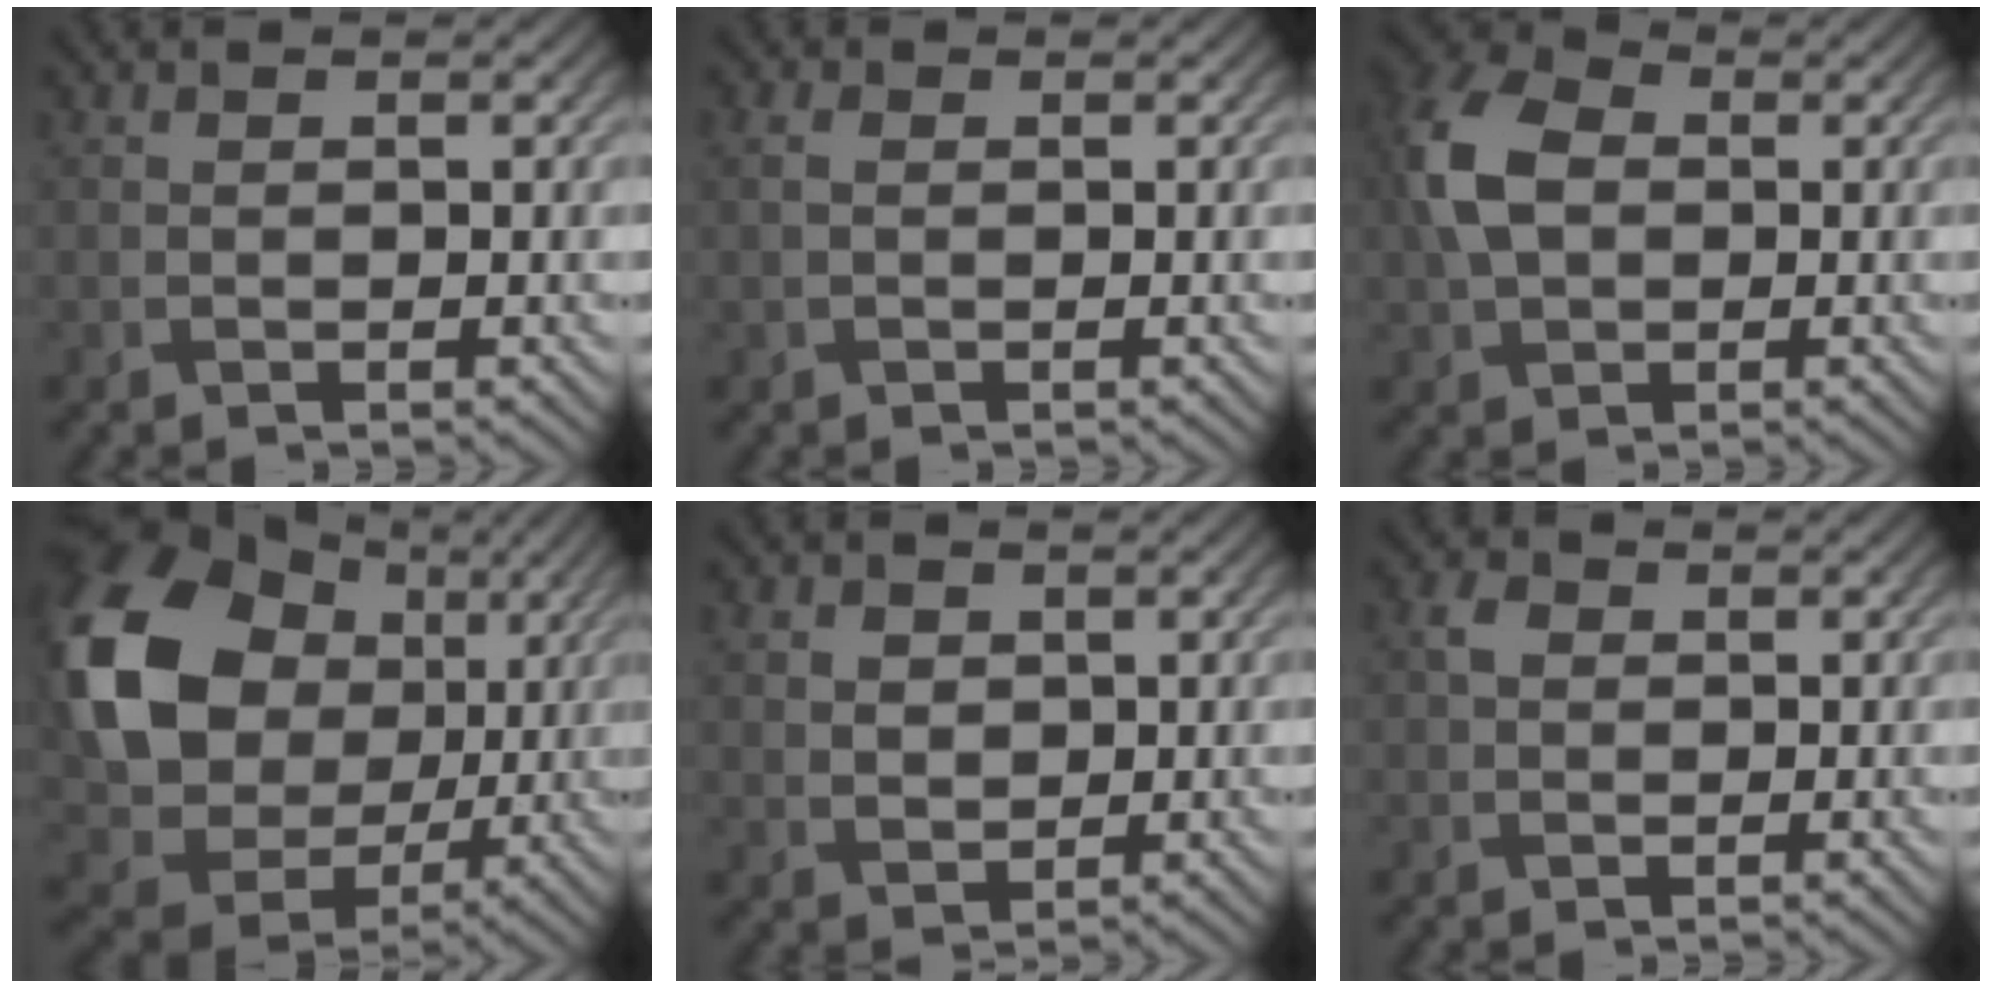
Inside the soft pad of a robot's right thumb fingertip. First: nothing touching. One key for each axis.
{"total": 1.2, "fx": 0.1, "fy": 0.7, "fz": 1.0, "tx": -0.029, "ty": 0.003, "tz": 0.000}
{"total": 8.0, "fx": 0.6, "fy": 5.6, "fz": 5.7, "tx": -0.152, "ty": 0.010, "tz": 0.001}
{"total": 16.6, "fx": 3.3, "fy": 13.4, "fz": 9.2, "tx": -0.218, "ty": 0.003, "tz": 0.056}
{"total": 2.5, "fx": 1.1, "fy": 2.0, "fz": 1.1, "tx": -0.029, "ty": -0.007, "tz": 0.023}
{"total": 1.6, "fx": 0.2, "fy": 1.4, "fz": 0.8, "tx": -0.017, "ty": 0.003, "tz": -0.001}